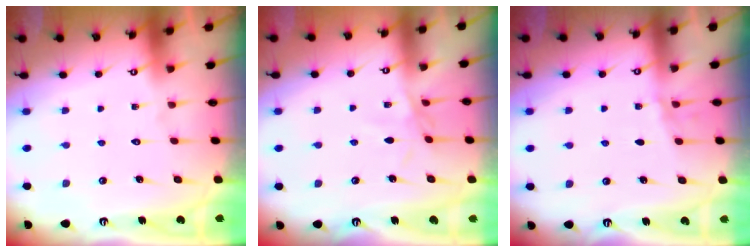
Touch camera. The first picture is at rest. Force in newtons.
{"total": 3.1, "press": 3.1, "slide": 0.2}
{"total": 2.1, "press": 2.1, "slide": 0.2}